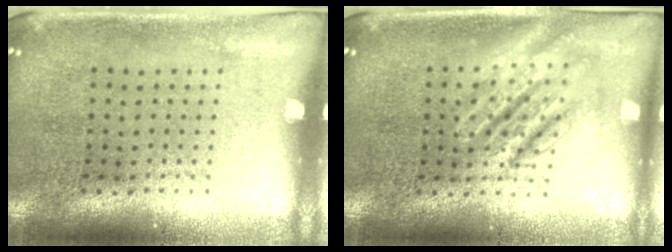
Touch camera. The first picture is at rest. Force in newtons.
{"total": 2.6, "press": 2.6, "slide": 0.3}